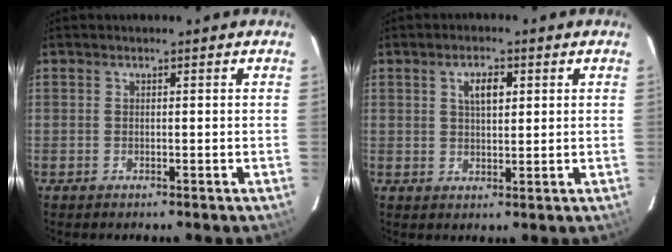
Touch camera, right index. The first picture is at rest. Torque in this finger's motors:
{"motor_torque": [0.07, 0.02, 0.08, 0.04]}